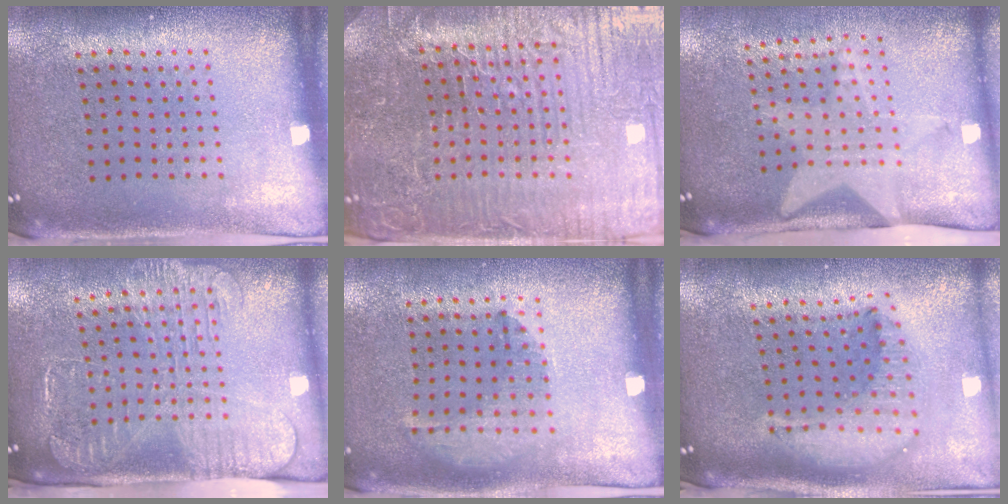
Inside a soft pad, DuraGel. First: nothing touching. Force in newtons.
{"total": 6.2, "press": 5.6, "slide": 2.5}
{"total": 2.1, "press": 1.6, "slide": 1.3}
{"total": 2.6, "press": 2.0, "slide": 1.6}
{"total": 1.4, "press": 0.9, "slide": 1.1}
{"total": 2.1, "press": 1.6, "slide": 1.3}